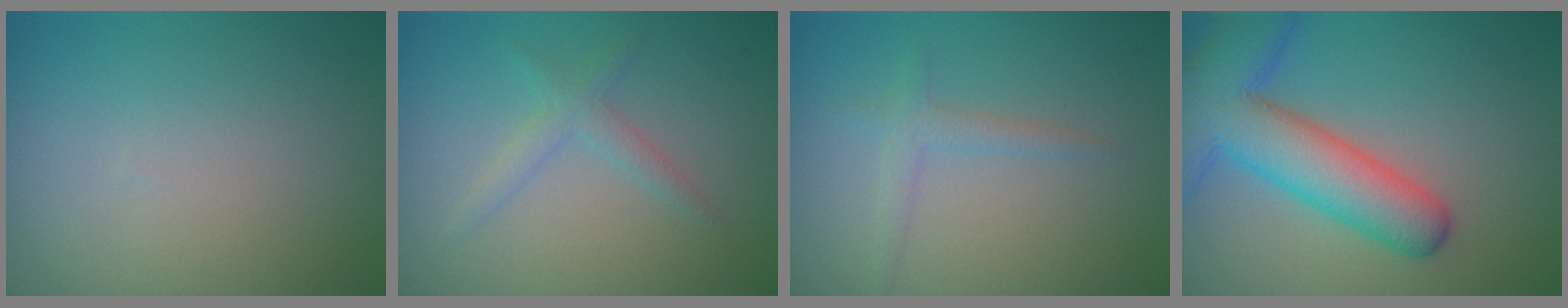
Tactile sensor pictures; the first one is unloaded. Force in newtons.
{"total": 1.7, "press": 1.7, "slide": 0.1}
{"total": 1.5, "press": 1.5, "slide": 0.1}
{"total": 9.1, "press": 9.1, "slide": 0.6}